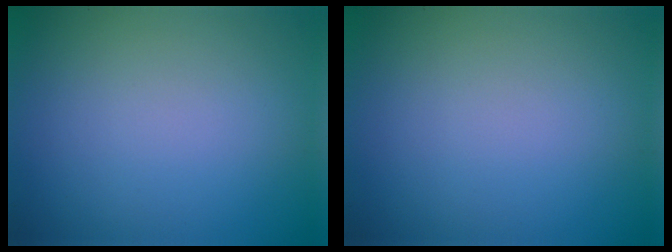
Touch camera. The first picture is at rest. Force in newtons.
{"total": 0.0}